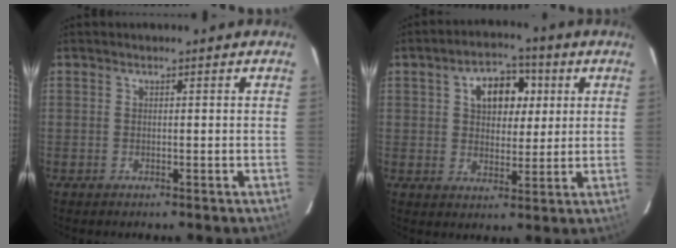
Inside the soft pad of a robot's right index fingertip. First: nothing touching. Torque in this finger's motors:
{"motor_torque": [0.25, 0.02, 0.39, 0.08]}